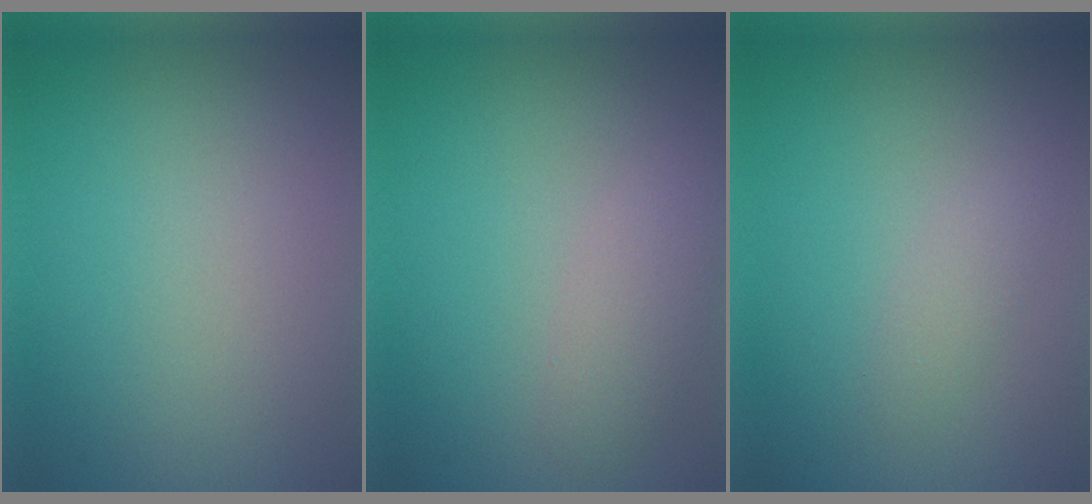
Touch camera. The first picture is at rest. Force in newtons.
{"total": 2.3, "press": 2.3, "slide": 0.2}
{"total": 1.2, "press": 1.2, "slide": 0.1}